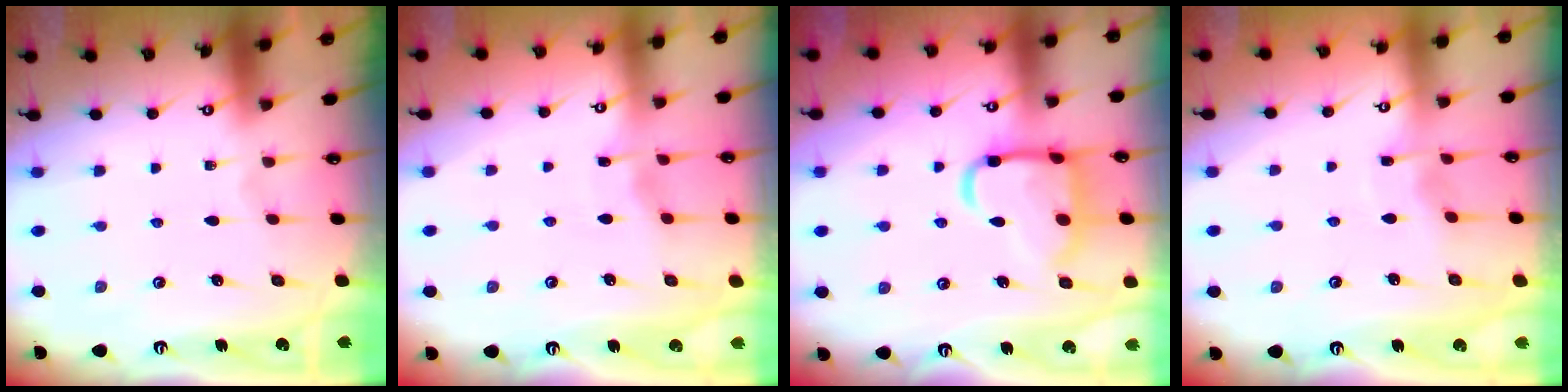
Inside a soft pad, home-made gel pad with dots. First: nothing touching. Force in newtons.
{"total": 3.7, "press": 3.6, "slide": 0.4}
{"total": 15.6, "press": 15.5, "slide": 1.5}
{"total": 4.1, "press": 4.0, "slide": 0.6}